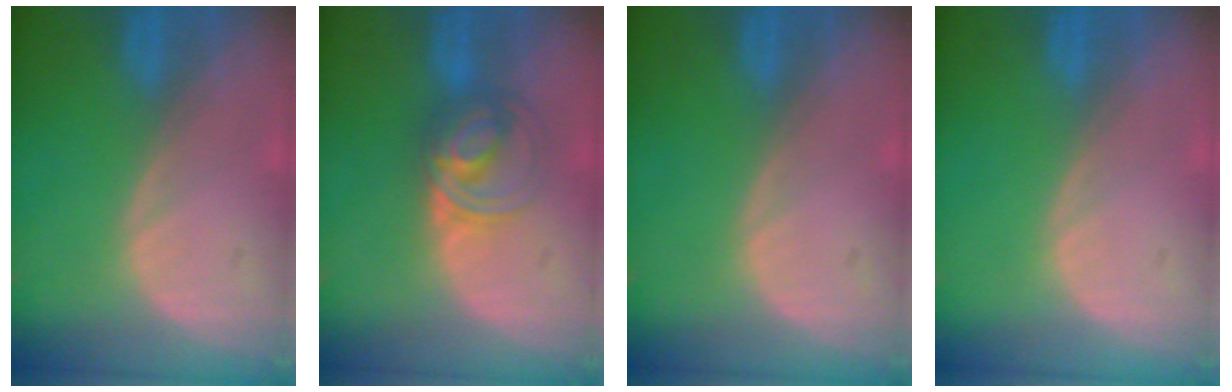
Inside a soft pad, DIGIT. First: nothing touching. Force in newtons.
{"total": 5.6, "press": 5.6, "slide": 0.5}
{"total": 0.0}
{"total": 0.0}